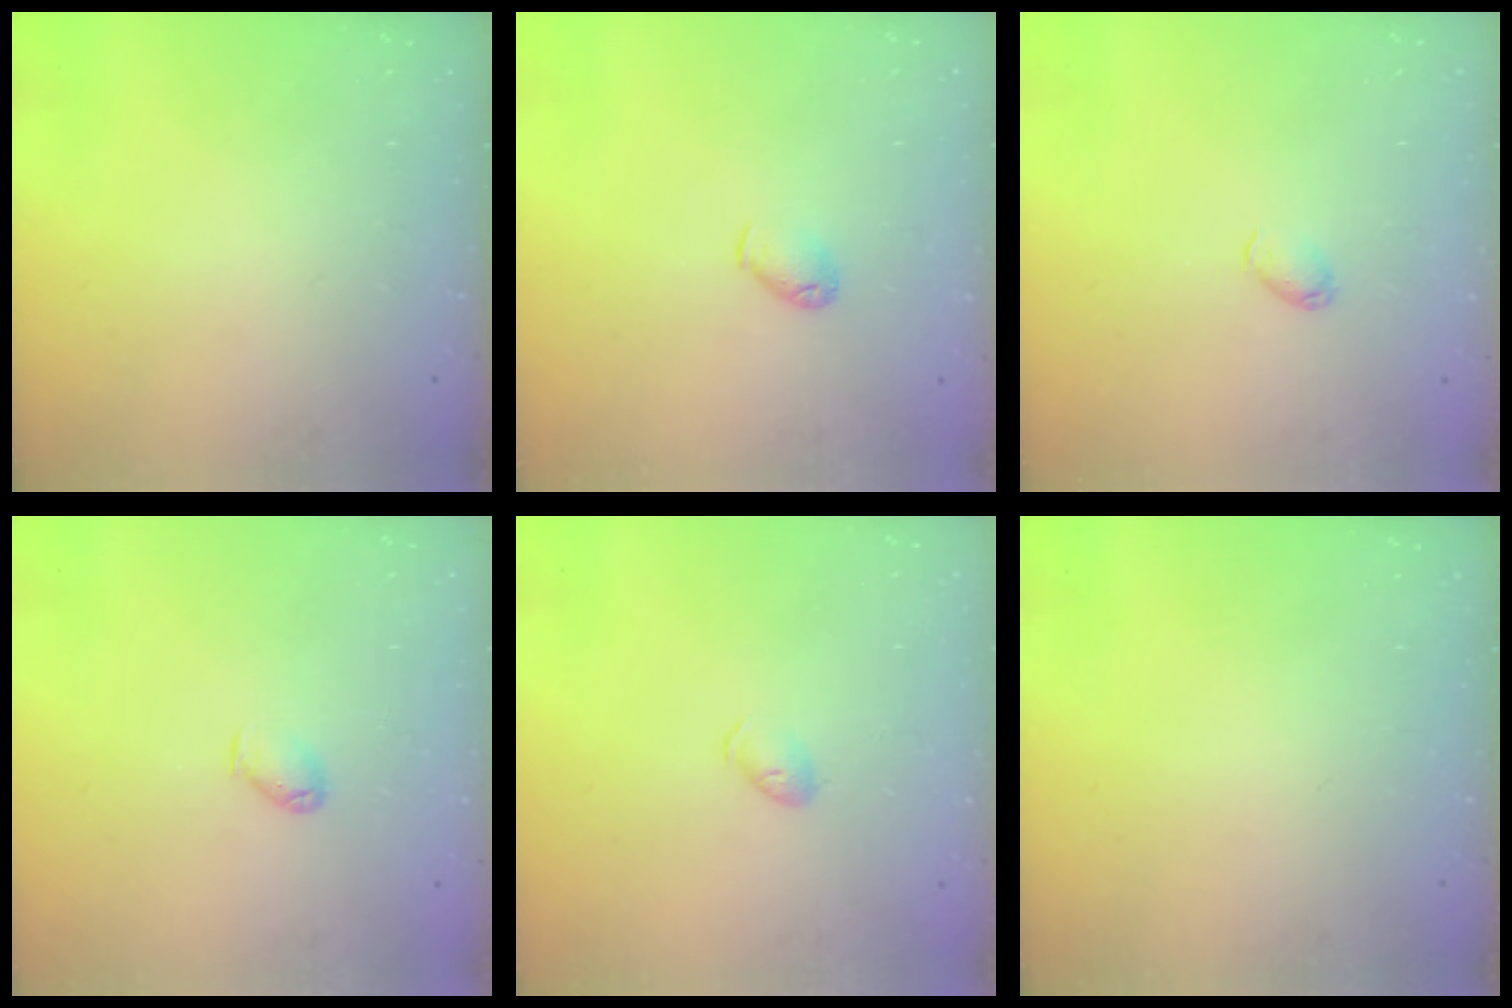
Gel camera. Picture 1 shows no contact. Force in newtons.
{"total": 4.1, "press": 4.0, "slide": 0.6}
{"total": 3.1, "press": 3.0, "slide": 0.6}
{"total": 3.5, "press": 3.5, "slide": 0.6}
{"total": 3.1, "press": 3.1, "slide": 0.6}
{"total": 0.0}